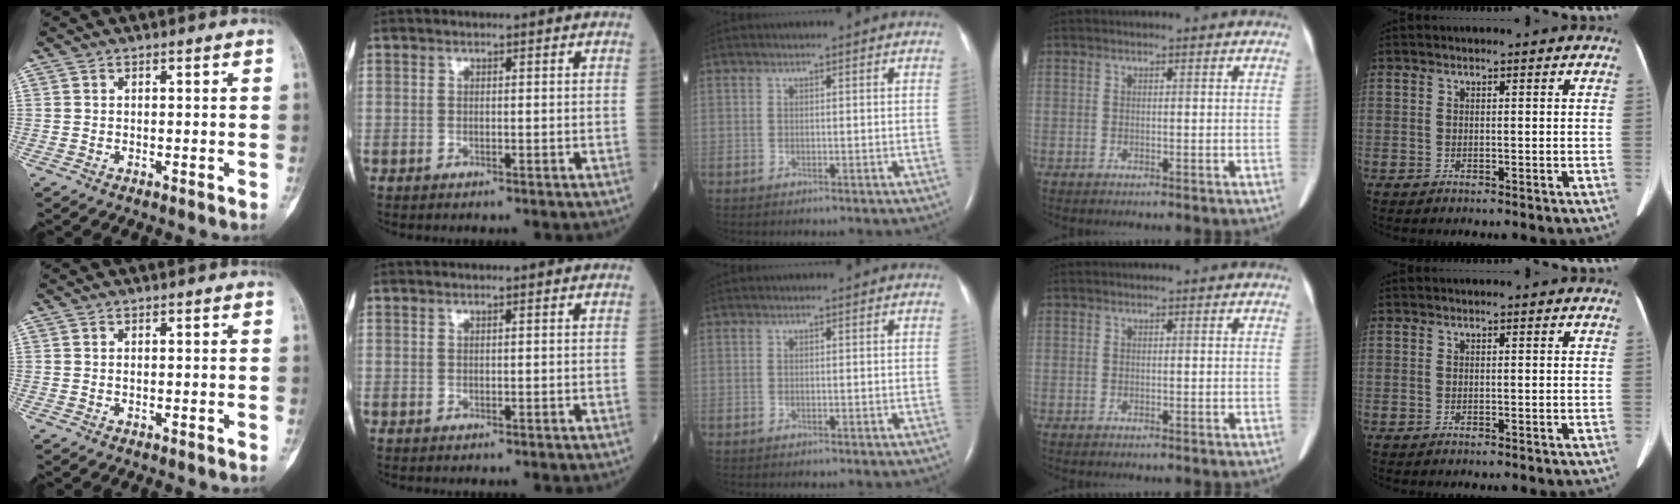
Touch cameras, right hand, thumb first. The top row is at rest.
{}